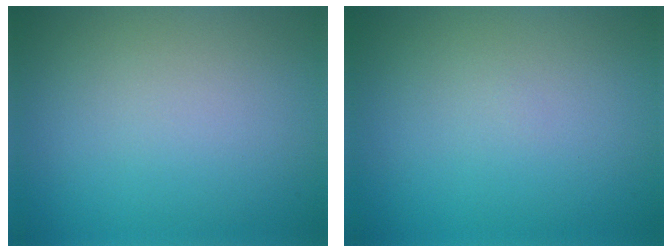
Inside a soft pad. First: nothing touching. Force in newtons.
{"total": 0.0}